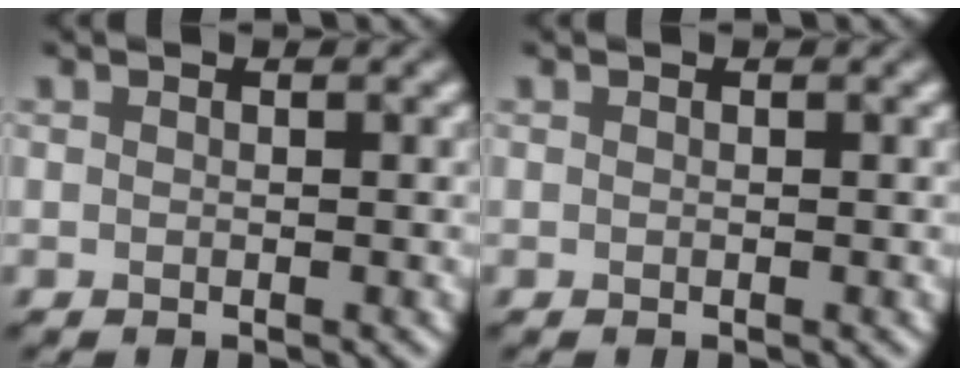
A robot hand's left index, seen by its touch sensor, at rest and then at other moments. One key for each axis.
{"total": 0.0}